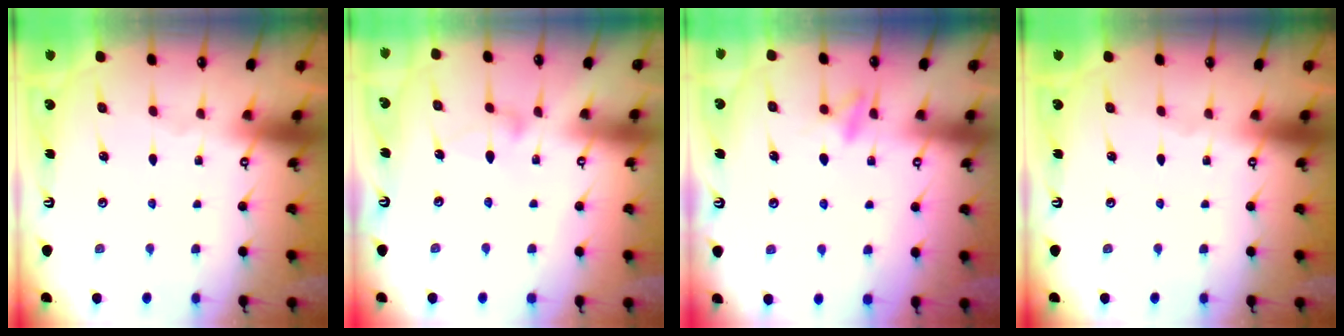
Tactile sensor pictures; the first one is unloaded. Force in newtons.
{"total": 5.6, "press": 5.6, "slide": 0.3}
{"total": 10.1, "press": 10.0, "slide": 1.3}
{"total": 0.0}